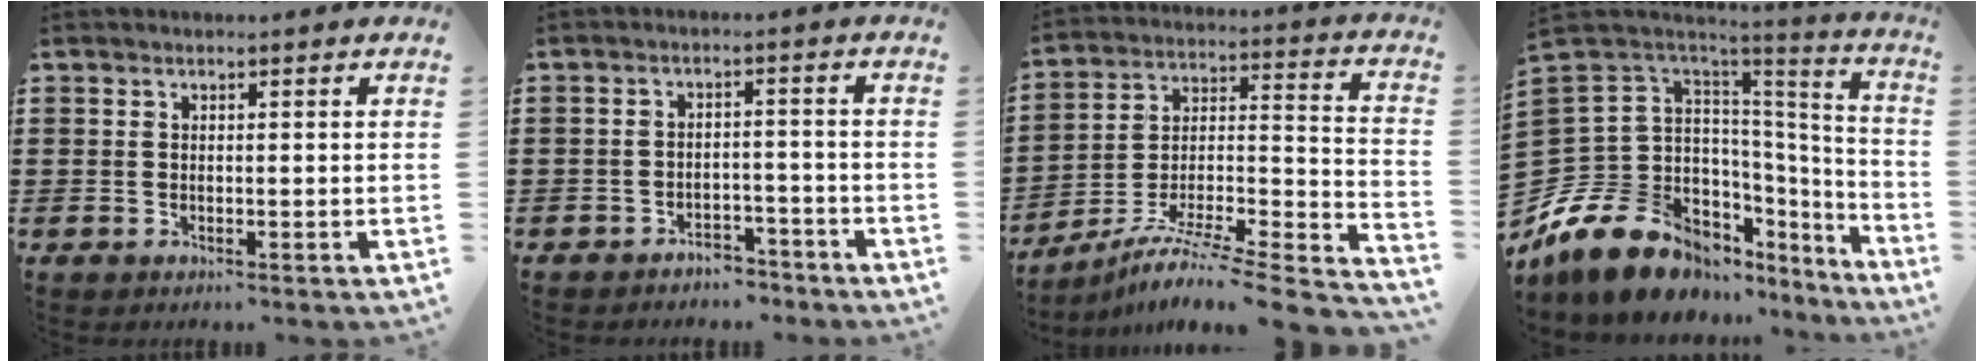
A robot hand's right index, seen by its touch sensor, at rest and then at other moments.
{"total": 3.2, "force": [-3.1, 0.8, 0.3], "torque": [-0.010, 0.006, -0.063]}
{"total": 6.8, "force": [-5.0, 0.4, 4.5], "torque": [-0.085, -0.014, -0.106]}
{"total": 15.9, "force": [-10.3, 9.2, 7.8], "torque": [-0.190, -0.007, -0.177]}